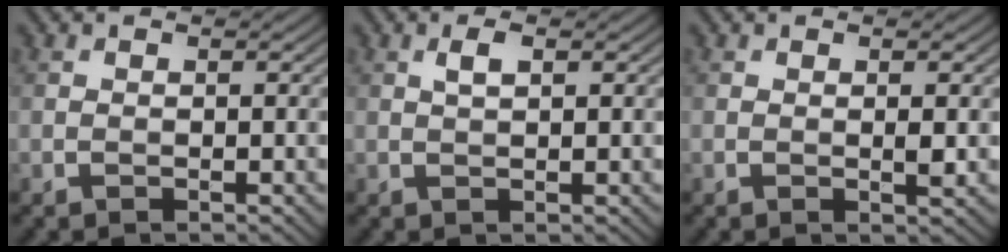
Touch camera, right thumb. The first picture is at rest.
{"total": 1.7, "force": [0.7, 0.5, 1.4], "torque": [-0.031, 0.002, 0.012]}
{"total": 1.1, "force": [0.2, 0.1, 1.1], "torque": [-0.023, -0.001, 0.001]}